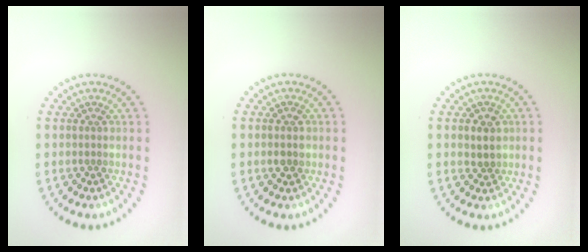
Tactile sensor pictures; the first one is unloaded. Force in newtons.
{"total": 1.4, "press": 1.4, "slide": 0.1}
{"total": 1.6, "press": 1.4, "slide": 0.8}